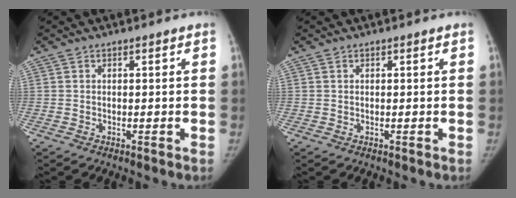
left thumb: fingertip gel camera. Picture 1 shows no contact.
{"total": 0.0}